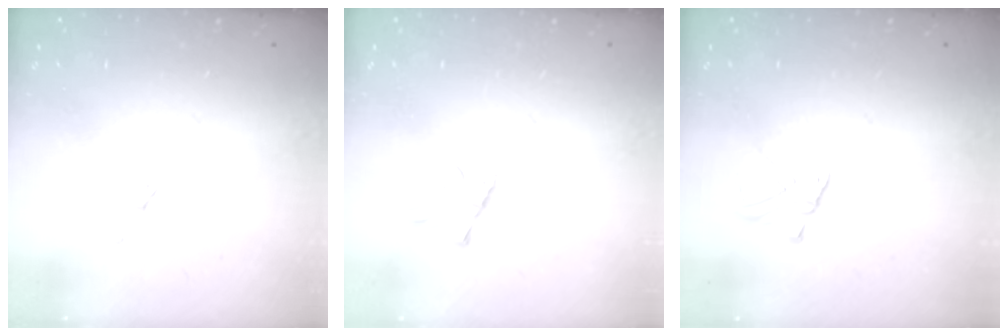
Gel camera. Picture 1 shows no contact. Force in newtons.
{"total": 2.2, "press": 2.2, "slide": 0.1}
{"total": 2.4, "press": 2.4, "slide": 0.2}